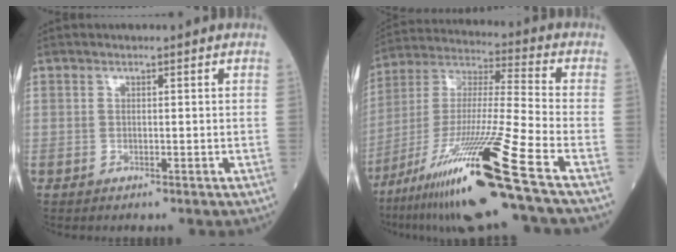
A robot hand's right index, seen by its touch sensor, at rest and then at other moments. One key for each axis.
{"total": 22.7, "fx": -13.4, "fy": -1.3, "fz": 18.3, "tx": -0.353, "ty": -0.045, "tz": -0.247}